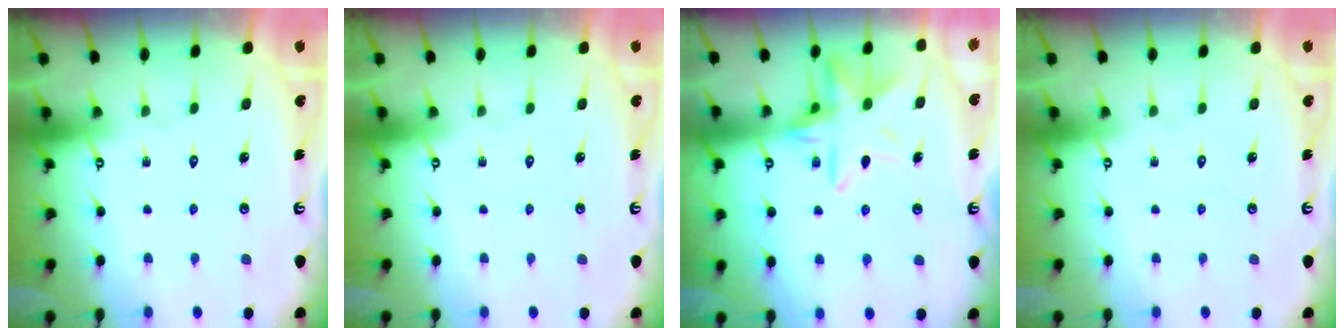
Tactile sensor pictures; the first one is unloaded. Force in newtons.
{"total": 0.0}
{"total": 13.3, "press": 13.2, "slide": 1.1}
{"total": 0.0}